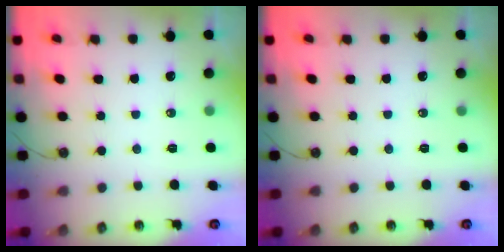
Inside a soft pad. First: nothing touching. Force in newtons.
{"total": 0.0}